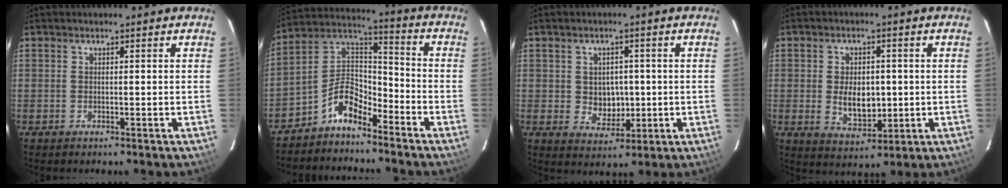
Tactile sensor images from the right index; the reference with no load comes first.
{"total": 8.8, "force": [-6.3, 3.8, 4.9], "torque": [-0.107, 0.036, -0.127]}
{"total": 5.4, "force": [0.0, 4.7, 2.7], "torque": [-0.047, 0.002, 0.013]}
{"total": 7.6, "force": [-0.3, 4.9, 5.8], "torque": [-0.105, -0.005, 0.007]}